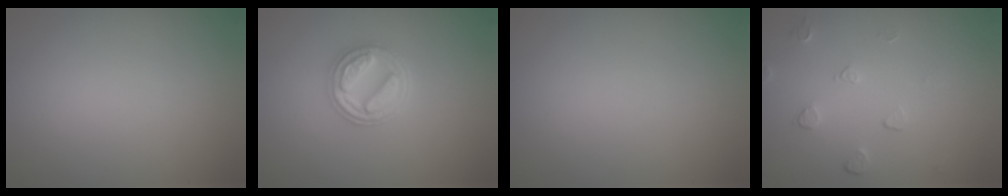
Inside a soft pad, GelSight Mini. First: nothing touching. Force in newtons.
{"total": 3.9, "press": 3.4, "slide": 2.0}
{"total": 0.0}
{"total": 1.5, "press": 0.9, "slide": 1.1}